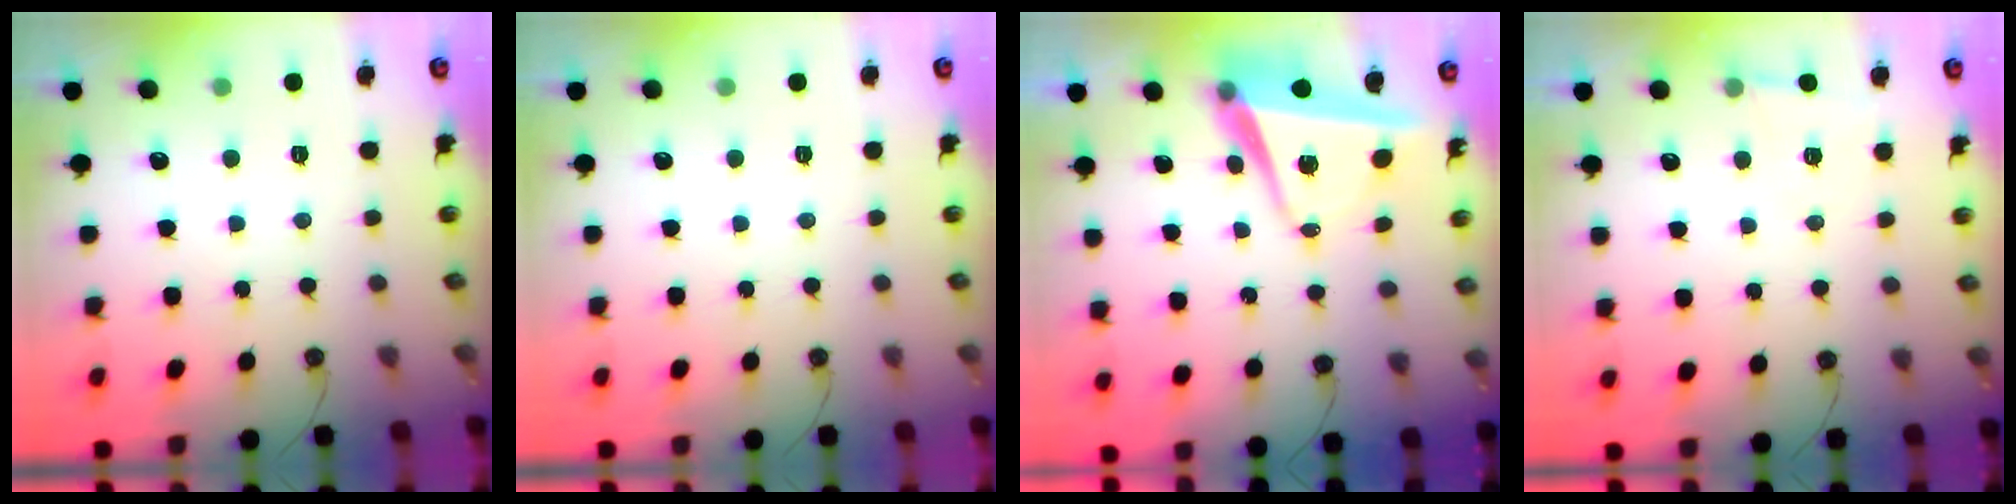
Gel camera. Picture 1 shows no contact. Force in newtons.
{"total": 0.0}
{"total": 7.6, "press": 6.5, "slide": 4.0}
{"total": 5.5, "press": 5.4, "slide": 1.0}